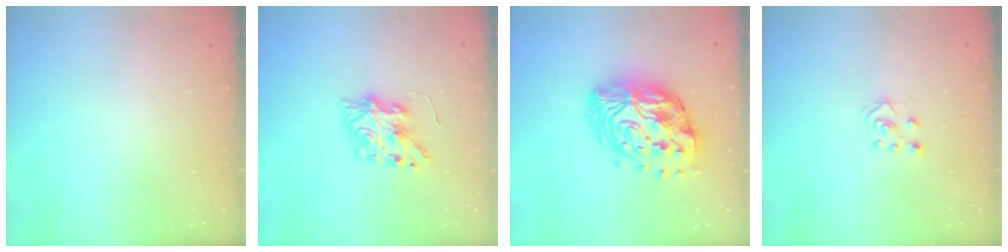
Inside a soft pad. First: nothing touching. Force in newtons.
{"total": 7.7, "press": 7.7, "slide": 0.3}
{"total": 18.2, "press": 18.1, "slide": 1.3}
{"total": 4.2, "press": 4.2, "slide": 0.3}